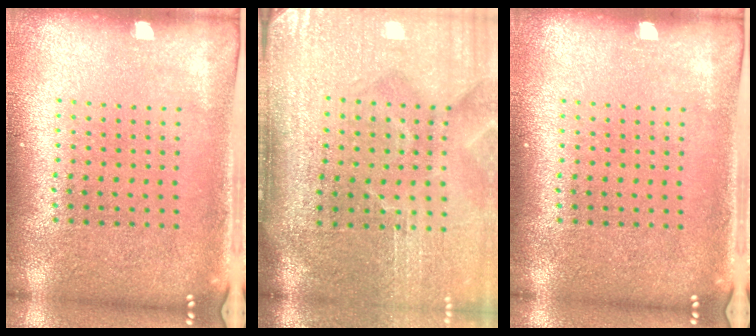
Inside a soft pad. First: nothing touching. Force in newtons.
{"total": 5.0, "press": 4.2, "slide": 2.6}
{"total": 0.0}